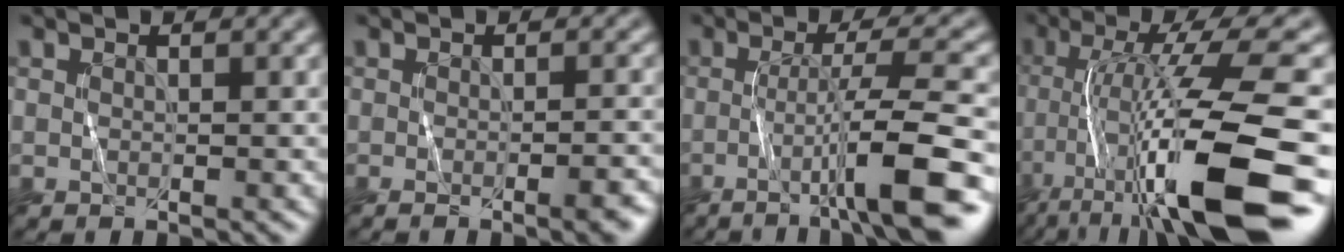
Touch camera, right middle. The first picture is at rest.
{"total": 3.8, "force": [-1.5, 1.1, 3.3], "torque": [-0.033, -0.004, -0.015]}
{"total": 8.2, "force": [-2.8, 1.0, 7.6], "torque": [-0.111, 0.009, -0.051]}
{"total": 14.8, "force": [-6.9, 2.8, 12.7], "torque": [-0.217, 0.005, -0.110]}